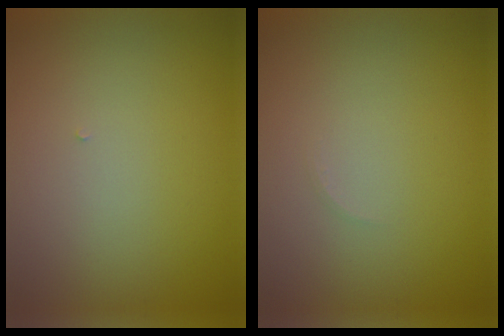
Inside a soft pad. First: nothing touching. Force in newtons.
{"total": 0.6, "press": 0.6, "slide": 0.1}